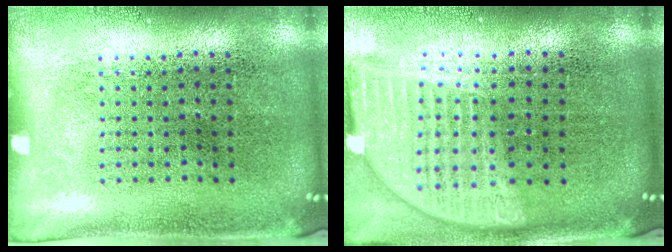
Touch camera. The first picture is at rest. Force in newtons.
{"total": 2.0, "press": 1.6, "slide": 1.2}